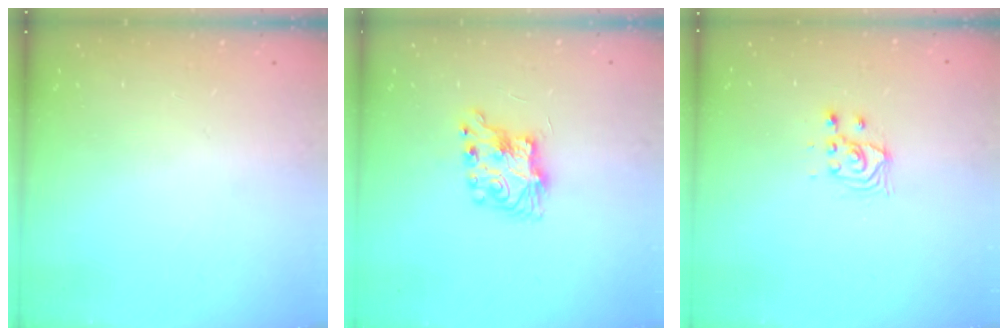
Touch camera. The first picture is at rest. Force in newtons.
{"total": 8.1, "press": 8.1, "slide": 0.3}
{"total": 4.6, "press": 4.6, "slide": 0.4}